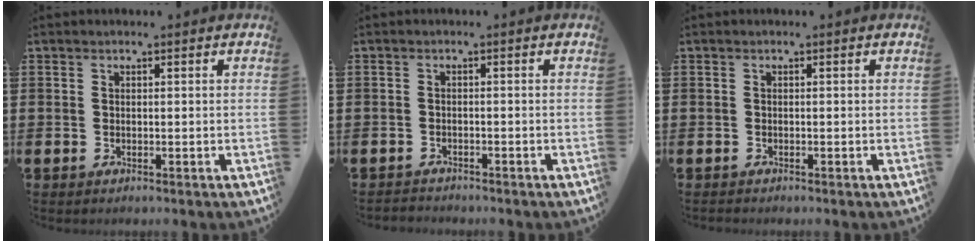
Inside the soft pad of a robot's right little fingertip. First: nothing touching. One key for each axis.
{"total": 1.0, "fx": -1.0, "fy": 0.1, "fz": -0.1, "tx": -0.001, "ty": 0.002, "tz": -0.021}
{"total": 0.0}